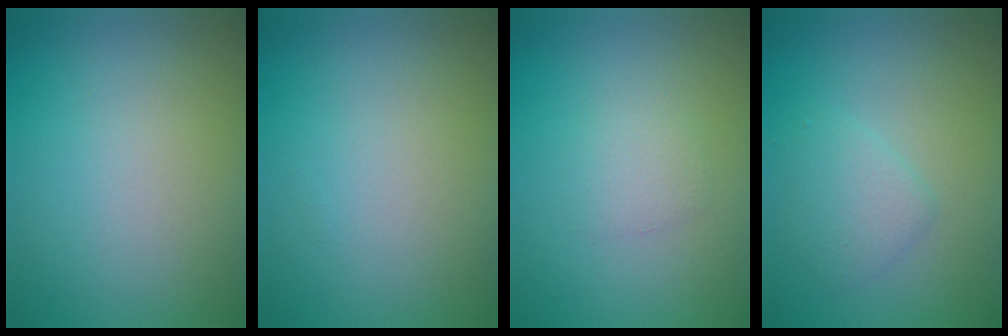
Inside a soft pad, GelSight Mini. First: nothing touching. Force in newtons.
{"total": 0.0}
{"total": 1.4, "press": 1.4, "slide": 0.1}
{"total": 2.0, "press": 2.0, "slide": 0.1}